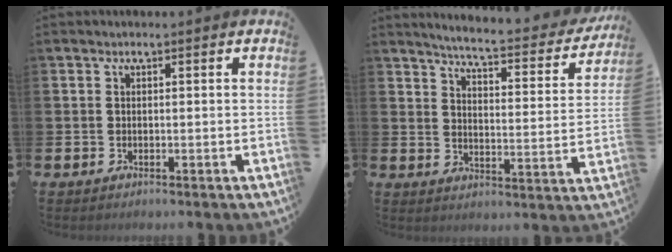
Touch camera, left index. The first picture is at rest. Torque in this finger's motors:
{"motor_torque": [0.08, -0.68, 0.59, 0.12]}